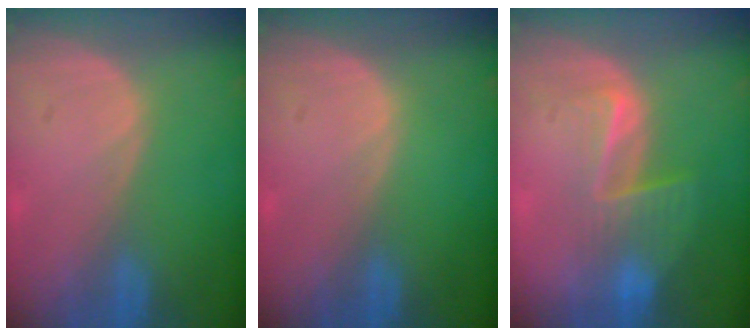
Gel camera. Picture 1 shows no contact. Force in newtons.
{"total": 0.0}
{"total": 6.6, "press": 5.6, "slide": 3.5}